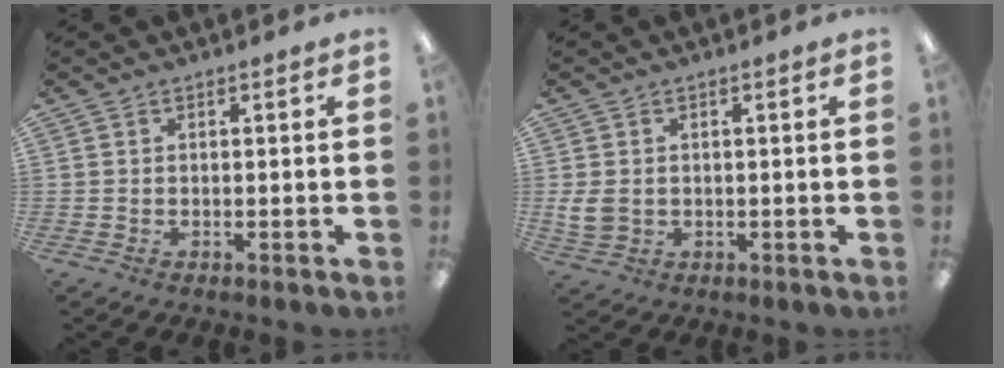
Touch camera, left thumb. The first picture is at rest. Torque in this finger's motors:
{"motor_torque": [0.35, 0.73, 0.43, -0.25, 0.03]}